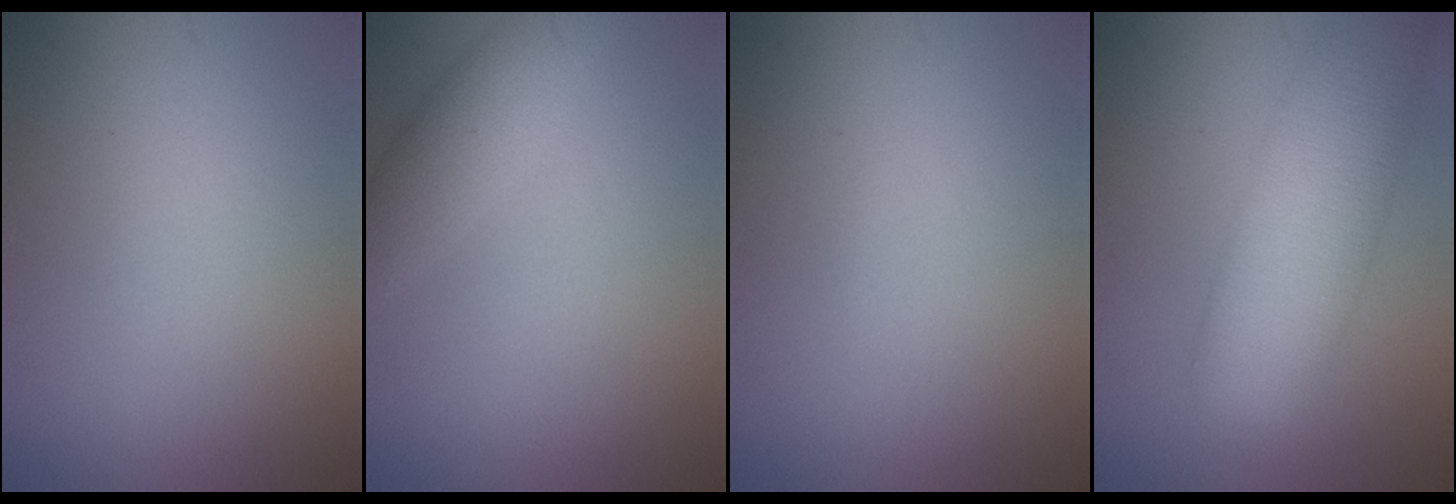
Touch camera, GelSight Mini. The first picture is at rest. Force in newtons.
{"total": 3.3, "press": 3.3, "slide": 0.1}
{"total": 0.0}
{"total": 8.6, "press": 8.6, "slide": 0.5}